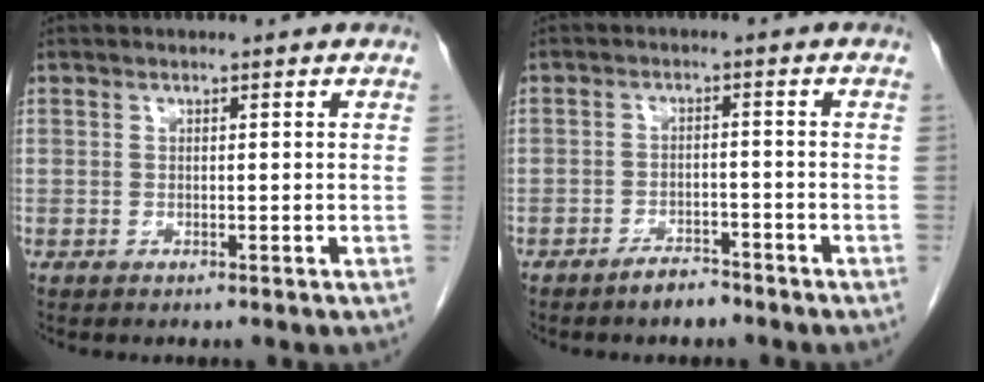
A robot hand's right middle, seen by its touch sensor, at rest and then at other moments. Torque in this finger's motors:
{"motor_torque": [1.18, -0.96, 0.15, 0.13]}